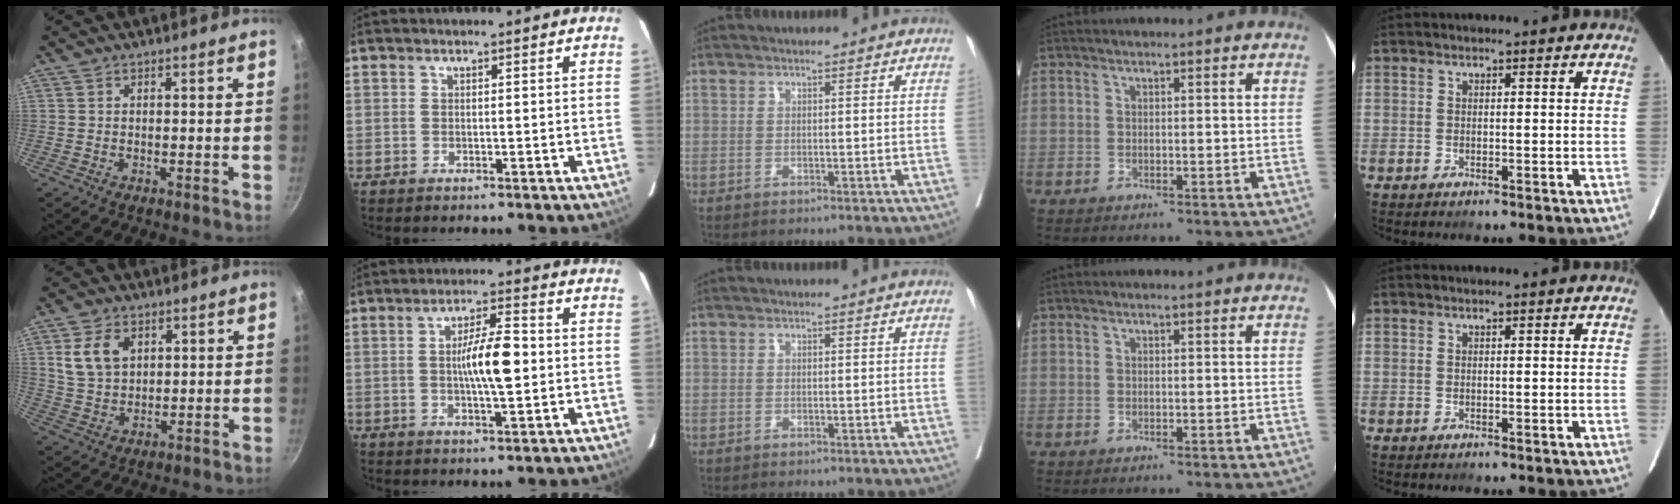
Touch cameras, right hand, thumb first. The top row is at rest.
{"thumb": {"total": 7.9, "force": [2.9, 5.4, 5.0], "torque": [-0.082, -0.009, 0.063]}, "index": {"total": 8.0, "force": [-0.1, 1.3, 7.9], "torque": [-0.141, 0.007, -0.003]}}